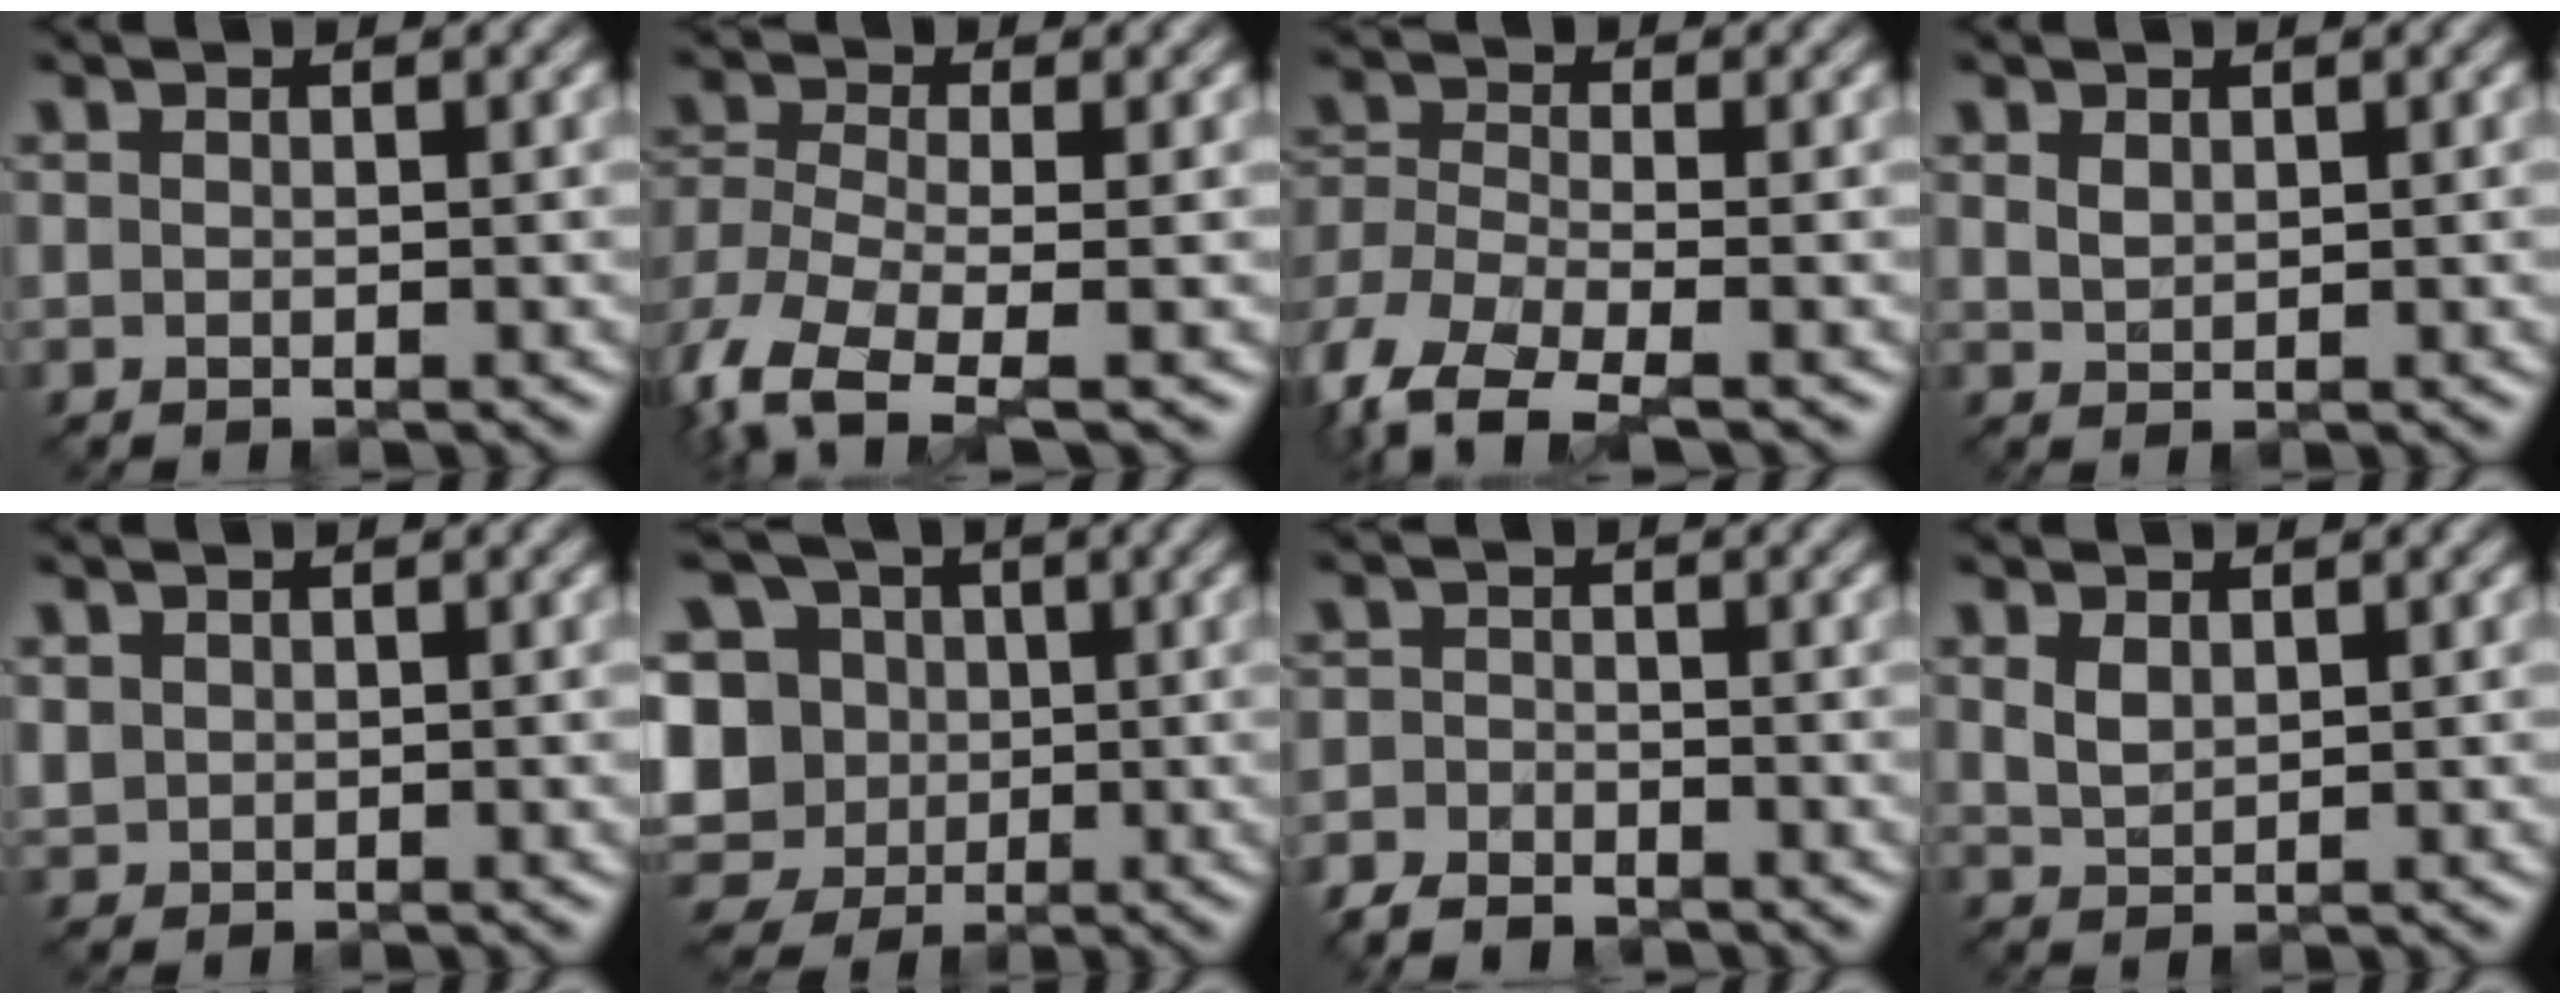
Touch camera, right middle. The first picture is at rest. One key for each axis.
{"total": 7.3, "fx": -3.7, "fy": 3.6, "fz": 5.2, "tx": -0.118, "ty": -0.016, "tz": -0.068}
{"total": 7.4, "fx": -4.4, "fy": 3.4, "fz": 4.9, "tx": -0.112, "ty": -0.015, "tz": -0.084}
{"total": 1.0, "fx": 0.7, "fy": 0.5, "fz": 0.4, "tx": -0.015, "ty": 0.004, "tz": 0.019}
{"total": 1.0, "fx": 0.5, "fy": 0.9, "fz": 0.2, "tx": -0.005, "ty": -0.002, "tz": 0.014}
{"total": 13.1, "fx": 0.4, "fy": 11.9, "fz": 5.6, "tx": -0.155, "ty": 0.027, "tz": -0.017}
{"total": 3.4, "fx": -2.9, "fy": 1.5, "fz": 0.9, "tx": -0.016, "ty": -0.003, "tz": -0.065}
{"total": 1.5, "fx": 0.9, "fy": 0.8, "fz": 0.9, "tx": -0.023, "ty": 0.003, "tz": 0.025}